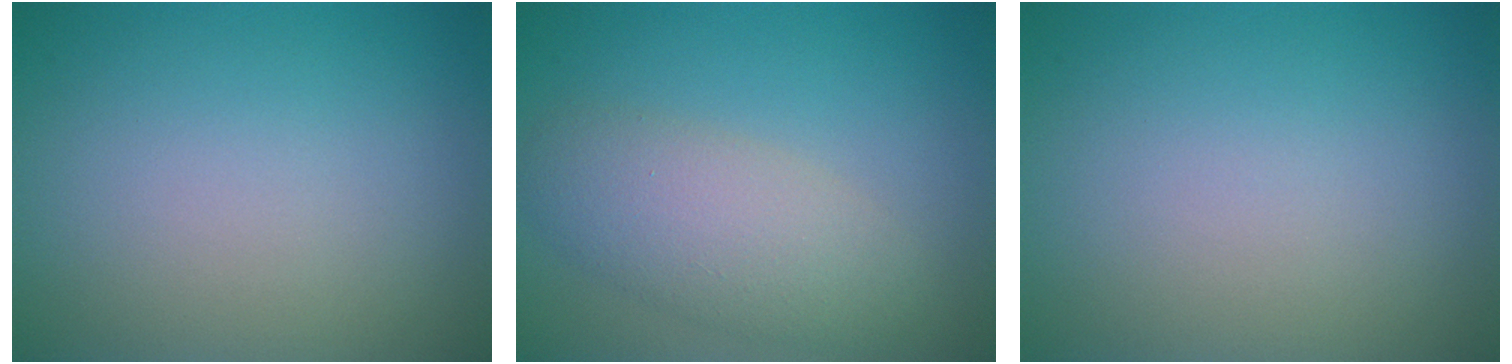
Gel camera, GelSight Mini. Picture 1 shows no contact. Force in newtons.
{"total": 4.5, "press": 4.5, "slide": 0.1}
{"total": 0.0}